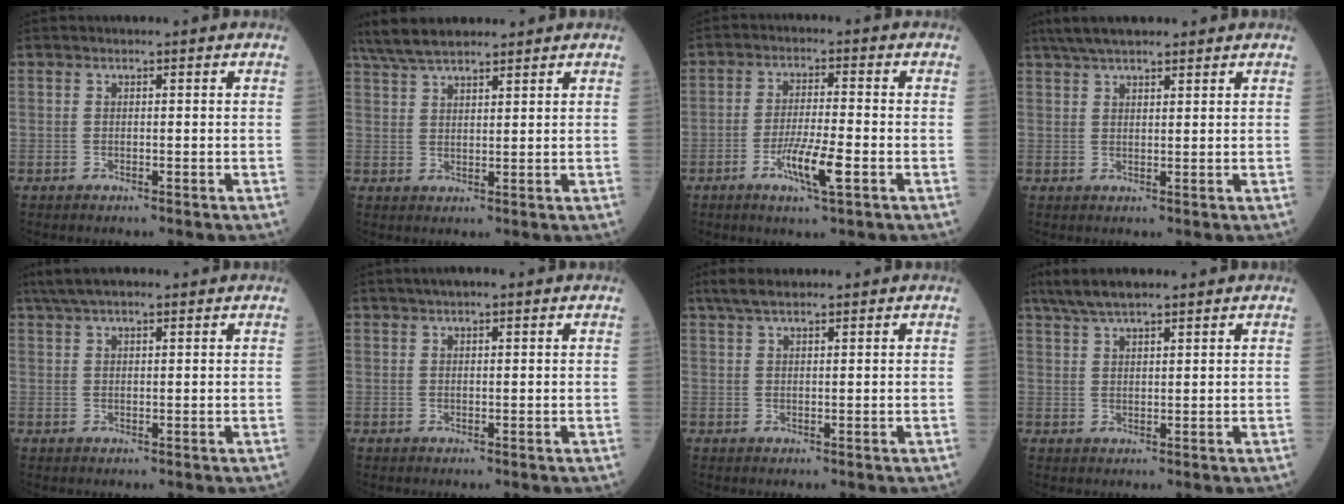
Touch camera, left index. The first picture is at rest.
{"total": 8.9, "force": [7.6, 1.9, 4.2], "torque": [-0.081, 0.032, 0.139]}
{"total": 6.6, "force": [-2.8, 0.4, 5.9], "torque": [-0.116, -0.008, -0.050]}
{"total": 7.2, "force": [5.9, 1.6, 3.9], "torque": [-0.062, 0.034, 0.101]}
{"total": 5.8, "force": [4.5, 1.1, 3.4], "torque": [-0.061, 0.035, 0.080]}
{"total": 3.0, "force": [2.1, 0.7, 2.0], "torque": [-0.033, 0.019, 0.034]}
{"total": 3.5, "force": [2.8, 0.8, 2.0], "torque": [-0.044, 0.016, 0.055]}
{"total": 6.1, "force": [4.9, 0.9, 3.4], "torque": [-0.070, 0.025, 0.091]}